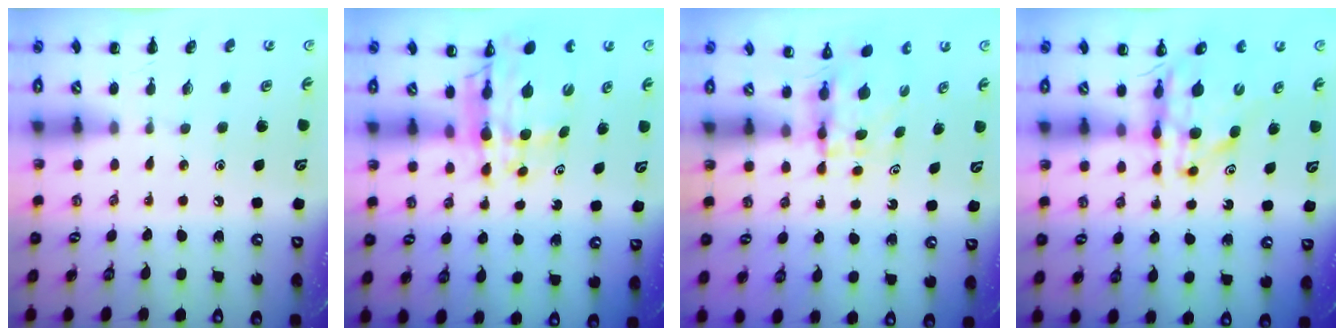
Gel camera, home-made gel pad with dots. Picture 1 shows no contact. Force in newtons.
{"total": 10.7, "press": 10.3, "slide": 3.2}
{"total": 3.9, "press": 3.9, "slide": 0.3}
{"total": 11.0, "press": 10.4, "slide": 3.5}